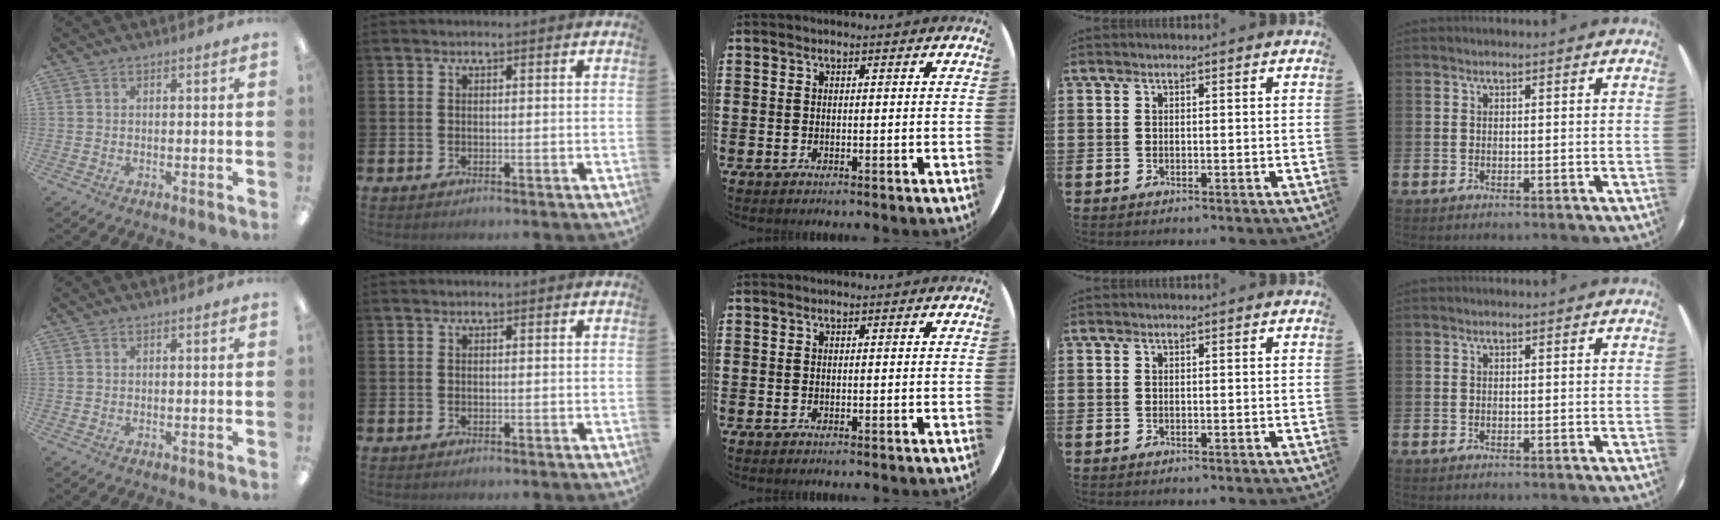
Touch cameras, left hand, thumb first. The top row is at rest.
{}